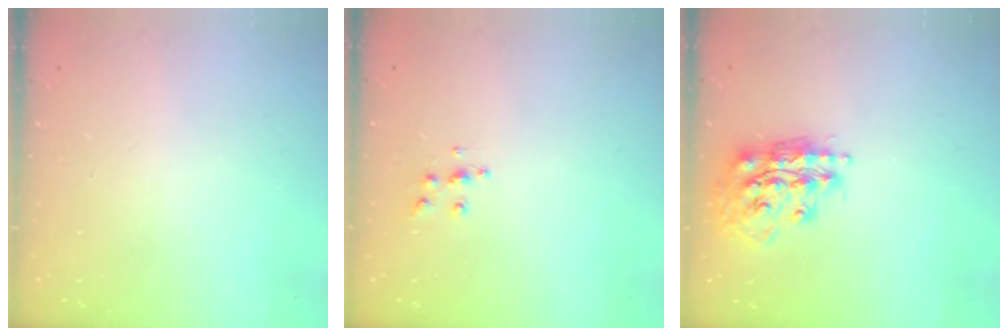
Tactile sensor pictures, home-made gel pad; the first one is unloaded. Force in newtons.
{"total": 5.7, "press": 5.7, "slide": 0.4}
{"total": 16.2, "press": 16.2, "slide": 1.5}